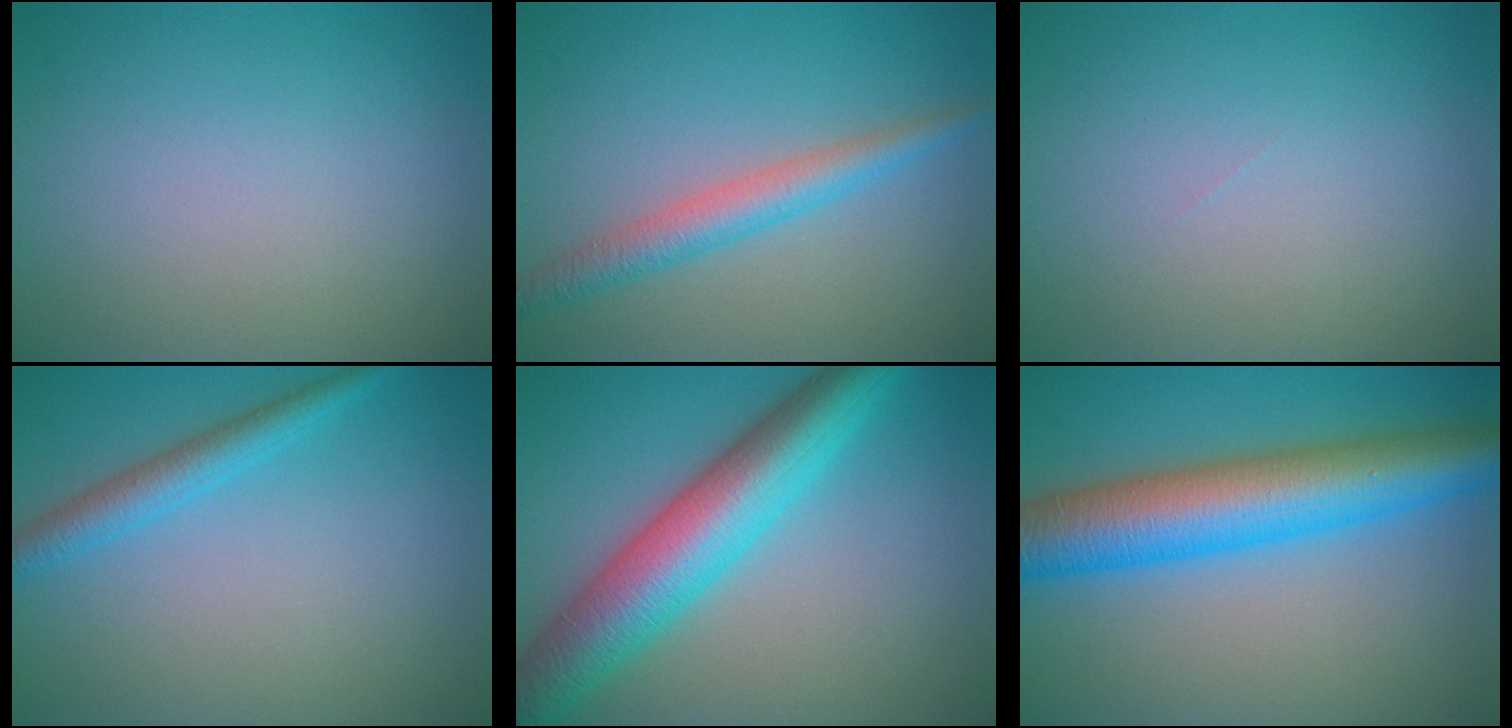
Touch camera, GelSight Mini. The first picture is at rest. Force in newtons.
{"total": 3.3, "press": 3.3, "slide": 0.1}
{"total": 0.0}
{"total": 2.8, "press": 2.7, "slide": 0.2}
{"total": 9.0, "press": 9.0, "slide": 0.0}
{"total": 10.3, "press": 10.3, "slide": 0.1}